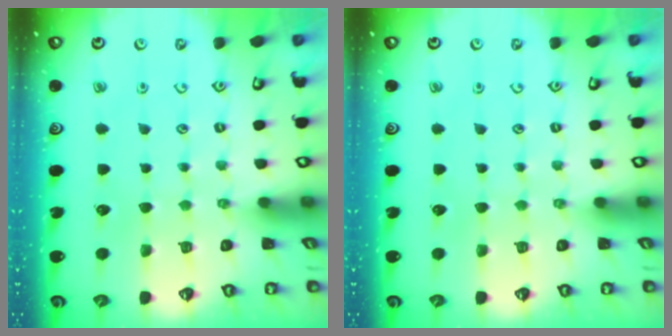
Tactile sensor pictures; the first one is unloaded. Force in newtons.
{"total": 0.0}